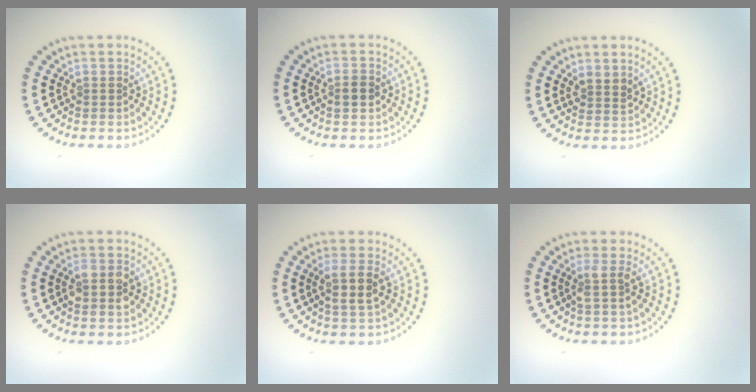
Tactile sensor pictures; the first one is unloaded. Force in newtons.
{"total": 1.5, "press": 1.5, "slide": 0.1}
{"total": 1.5, "press": 1.3, "slide": 0.7}
{"total": 2.9, "press": 2.8, "slide": 0.3}
{"total": 2.6, "press": 2.4, "slide": 1.0}
{"total": 1.7, "press": 1.4, "slide": 1.0}